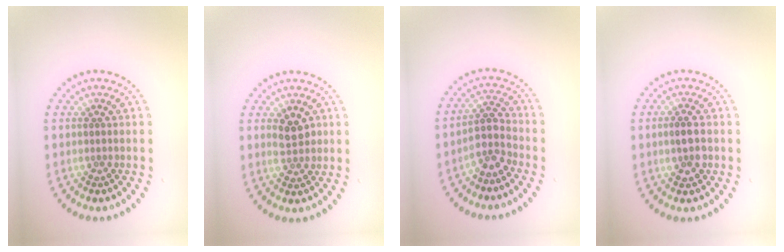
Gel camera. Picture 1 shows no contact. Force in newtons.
{"total": 2.2, "press": 2.1, "slide": 0.3}
{"total": 2.7, "press": 2.2, "slide": 1.6}
{"total": 2.3, "press": 2.3, "slide": 0.4}